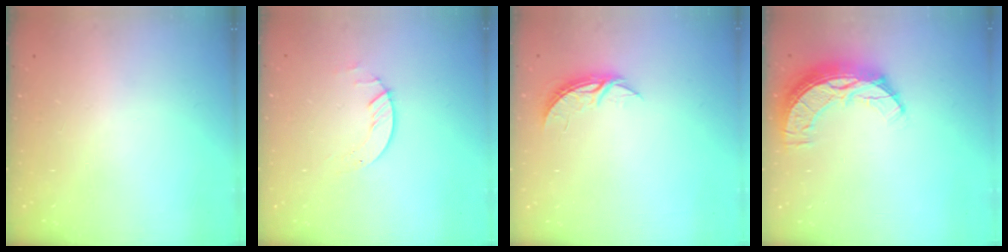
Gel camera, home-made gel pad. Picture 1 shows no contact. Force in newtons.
{"total": 2.0, "press": 2.0, "slide": 0.2}
{"total": 4.3, "press": 4.3, "slide": 0.3}
{"total": 10.4, "press": 10.3, "slide": 0.9}